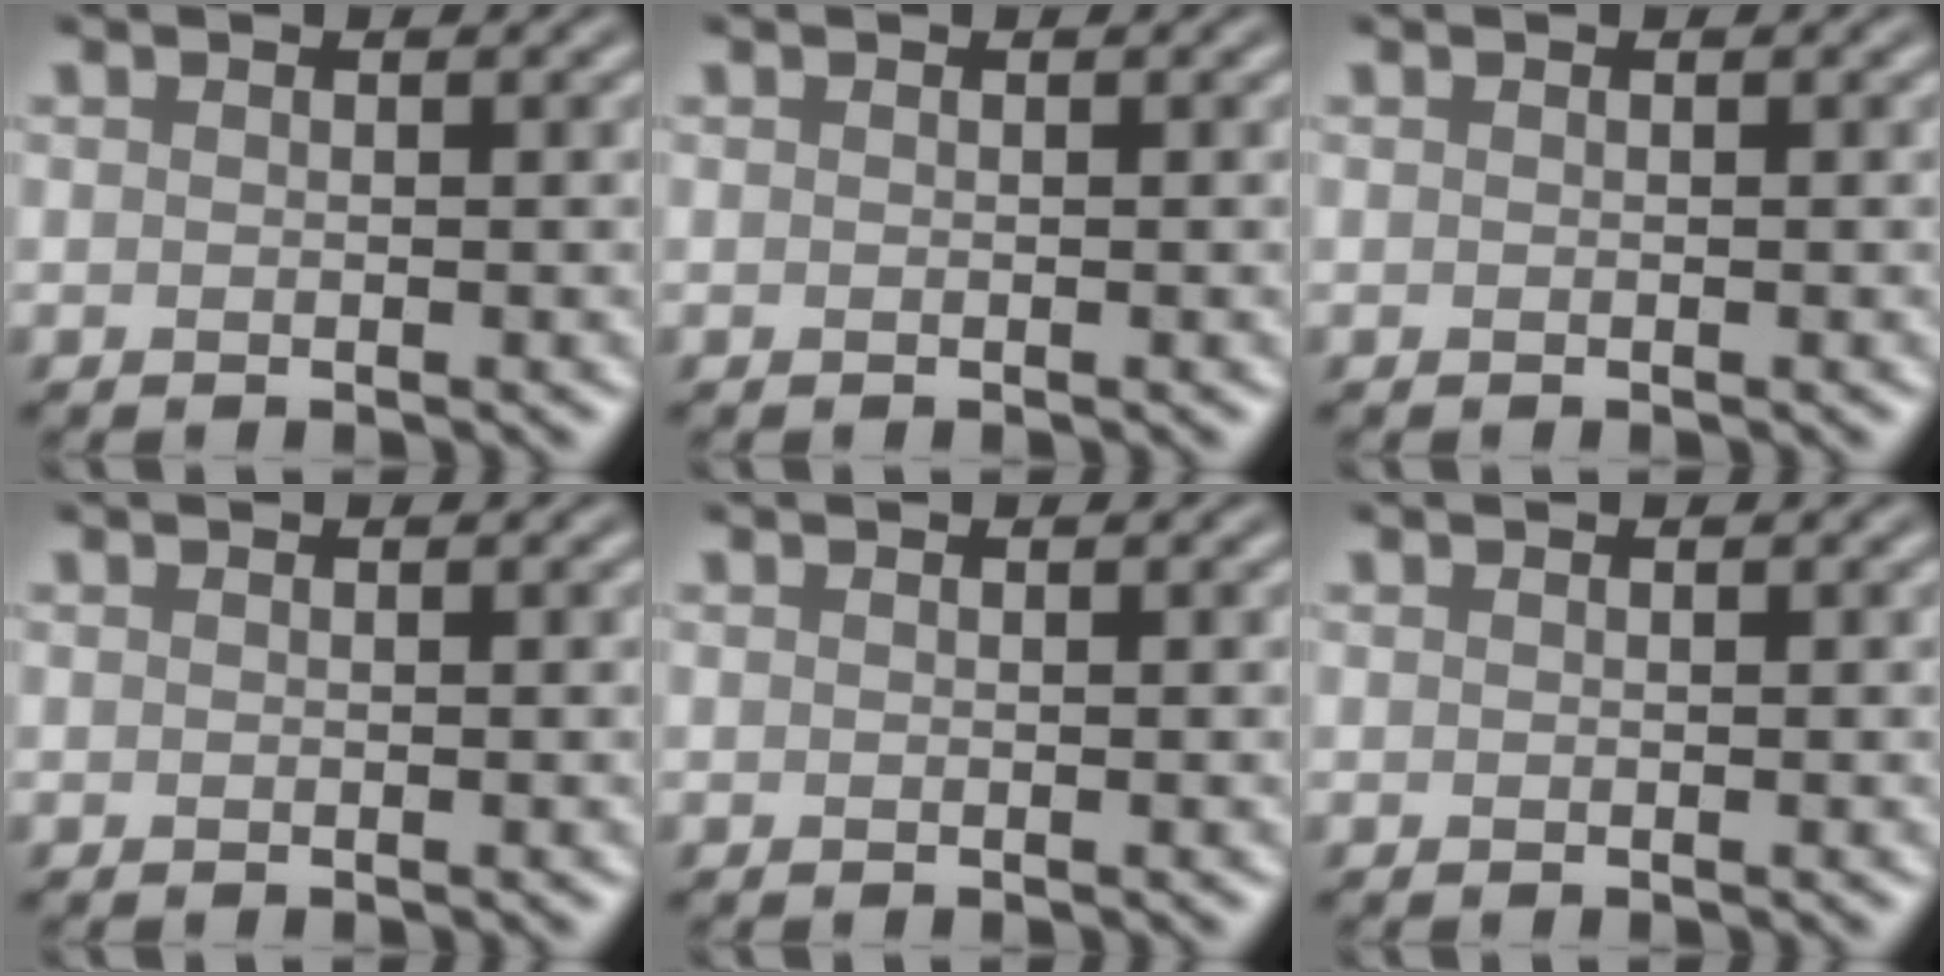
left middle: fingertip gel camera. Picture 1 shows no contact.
{"total": 0.0}
{"total": 0.0}
{"total": 0.0}
{"total": 0.0}
{"total": 0.0}